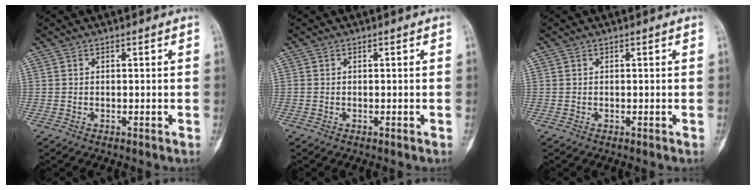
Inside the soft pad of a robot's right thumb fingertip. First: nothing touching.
{"total": 0.0}
{"total": 0.0}